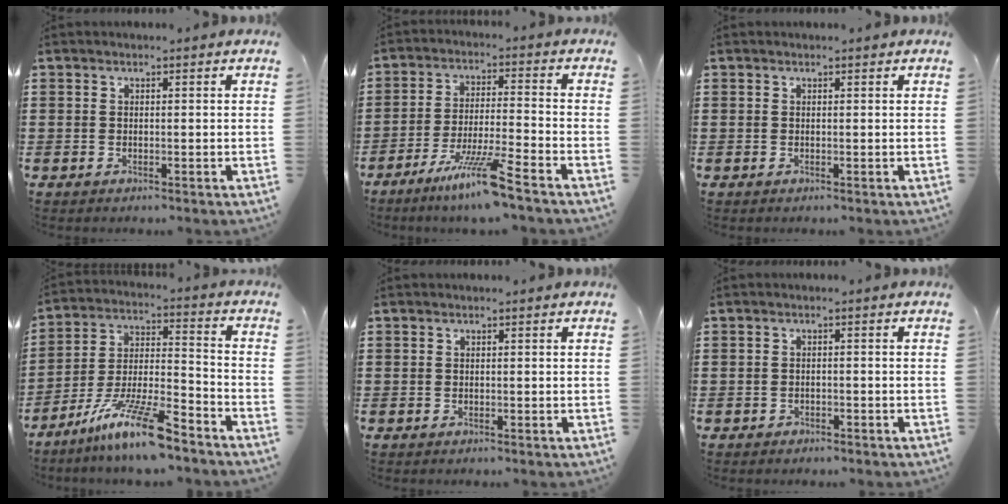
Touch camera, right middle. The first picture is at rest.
{"total": 8.3, "force": [-6.1, -0.2, 5.6], "torque": [-0.107, -0.010, -0.114]}
{"total": 0.0}
{"total": 12.0, "force": [-8.9, 1.7, 7.8], "torque": [-0.150, 0.017, -0.170]}
{"total": 0.0}
{"total": 0.9, "force": [-0.8, 0.4, 0.0], "torque": [-0.004, 0.002, -0.019]}